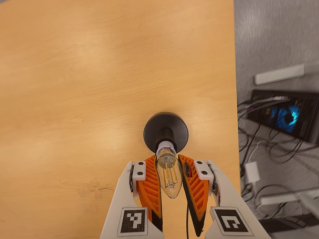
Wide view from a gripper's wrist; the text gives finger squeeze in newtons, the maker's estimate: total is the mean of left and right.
{"total": 20.7, "left": 22.4, "right": 19.0}